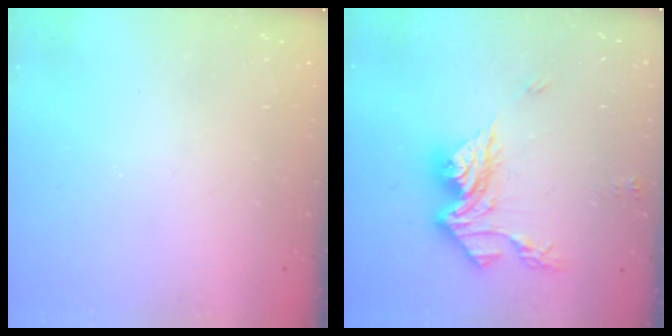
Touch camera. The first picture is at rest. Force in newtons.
{"total": 14.7, "press": 14.6, "slide": 1.5}